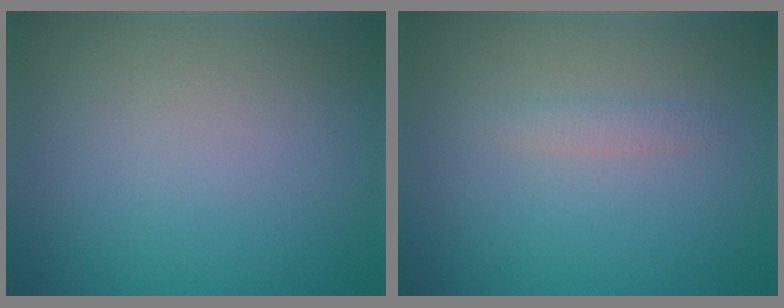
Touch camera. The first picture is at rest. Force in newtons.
{"total": 1.0, "press": 1.0, "slide": 0.0}